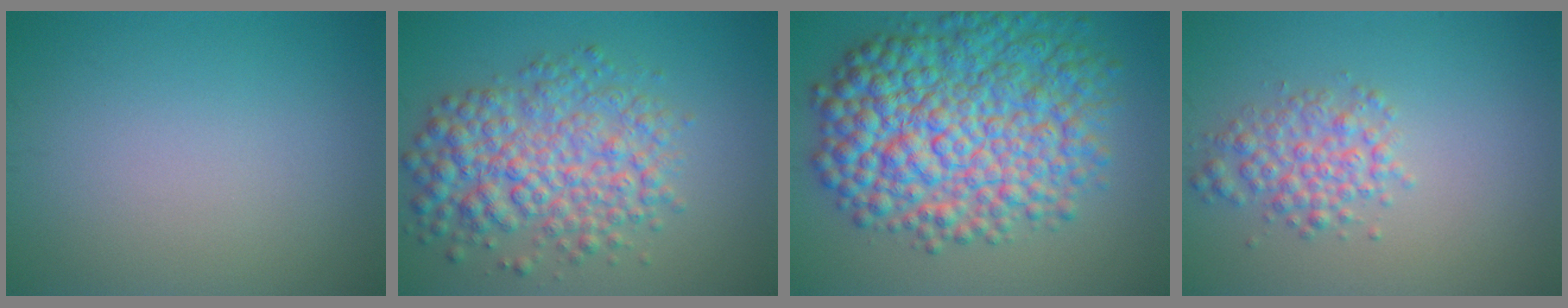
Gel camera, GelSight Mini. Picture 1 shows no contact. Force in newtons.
{"total": 6.9, "press": 6.9, "slide": 0.1}
{"total": 12.1, "press": 12.1, "slide": 0.1}
{"total": 3.0, "press": 3.0, "slide": 0.1}